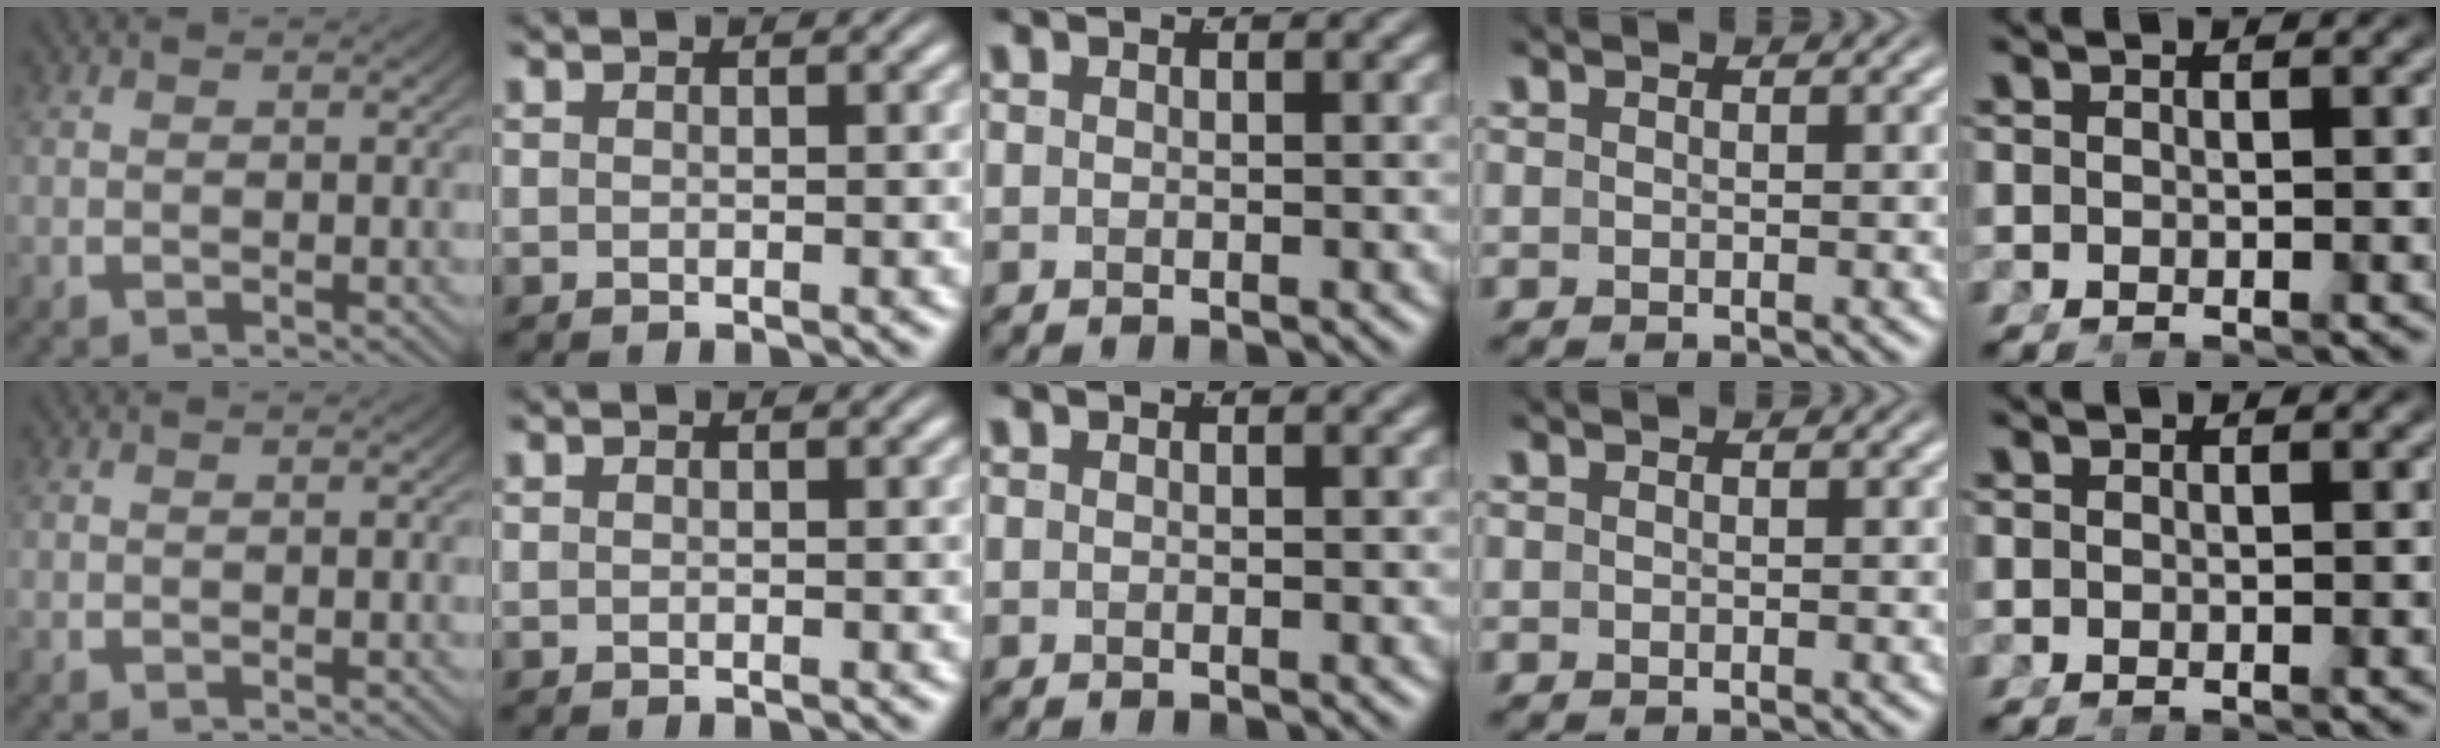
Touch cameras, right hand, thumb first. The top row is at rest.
{}